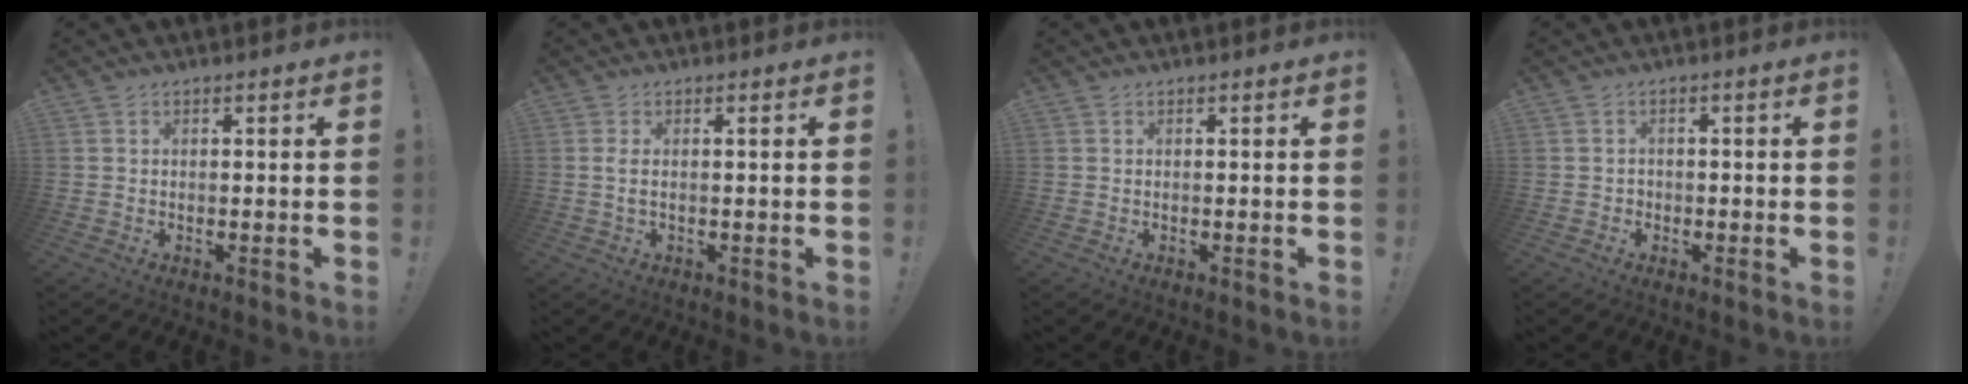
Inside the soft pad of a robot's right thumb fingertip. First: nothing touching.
{"total": 2.0, "force": [0.3, 0.0, 2.0], "torque": [-0.043, 0.003, 0.006]}
{"total": 0.0}
{"total": 1.5, "force": [-0.9, 1.1, 0.4], "torque": [-0.012, 0.008, -0.016]}